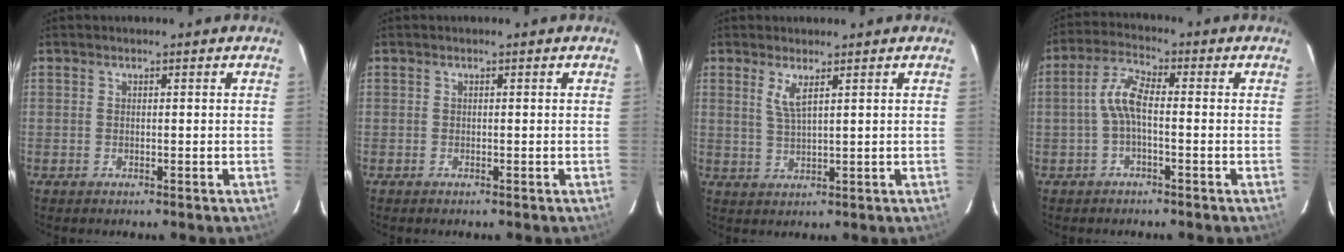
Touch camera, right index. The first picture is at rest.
{"total": 0.0}
{"total": 3.3, "force": [1.7, 0.2, 2.8], "torque": [-0.057, -0.005, 0.033]}
{"total": 5.3, "force": [-1.1, 1.6, 4.9], "torque": [-0.110, 0.017, -0.024]}